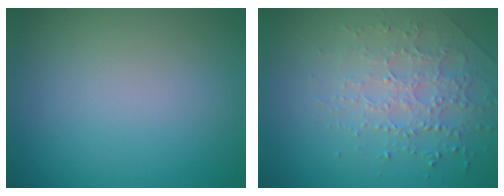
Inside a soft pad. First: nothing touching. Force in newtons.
{"total": 2.6, "press": 2.4, "slide": 1.1}